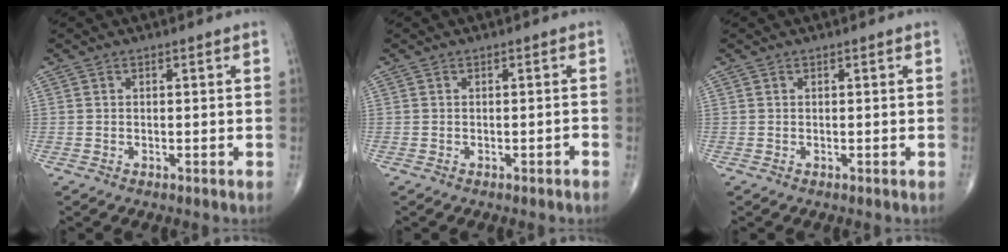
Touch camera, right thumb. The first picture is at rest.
{"total": 0.8, "force": [-0.6, 0.1, 0.6], "torque": [-0.010, 0.007, -0.008]}
{"total": 0.0}